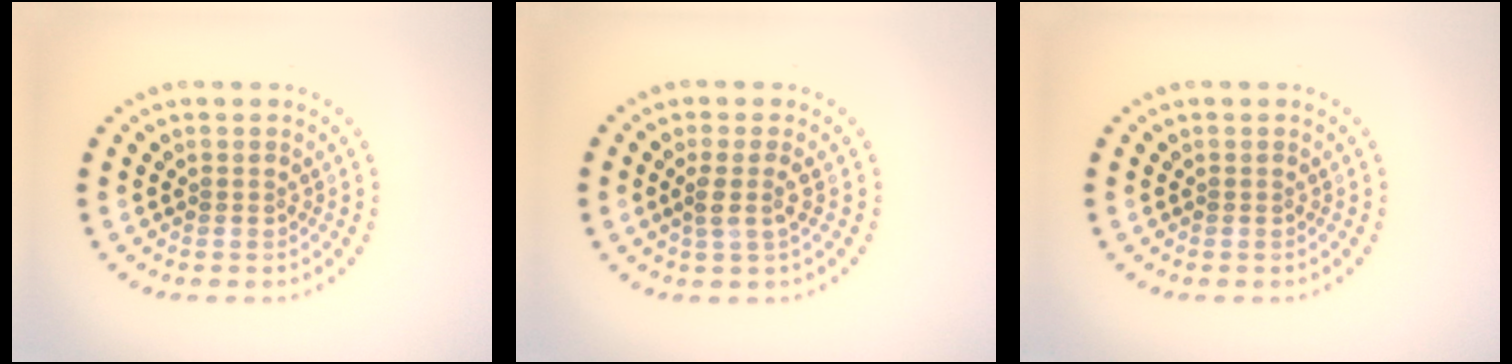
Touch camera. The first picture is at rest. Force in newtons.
{"total": 1.8, "press": 1.4, "slide": 1.2}
{"total": 0.0}